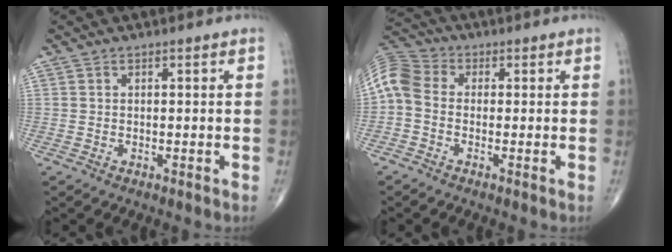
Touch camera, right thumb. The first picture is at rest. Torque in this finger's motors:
{"motor_torque": [-0.27, 0.33, 0.25, -0.38, 0.06]}